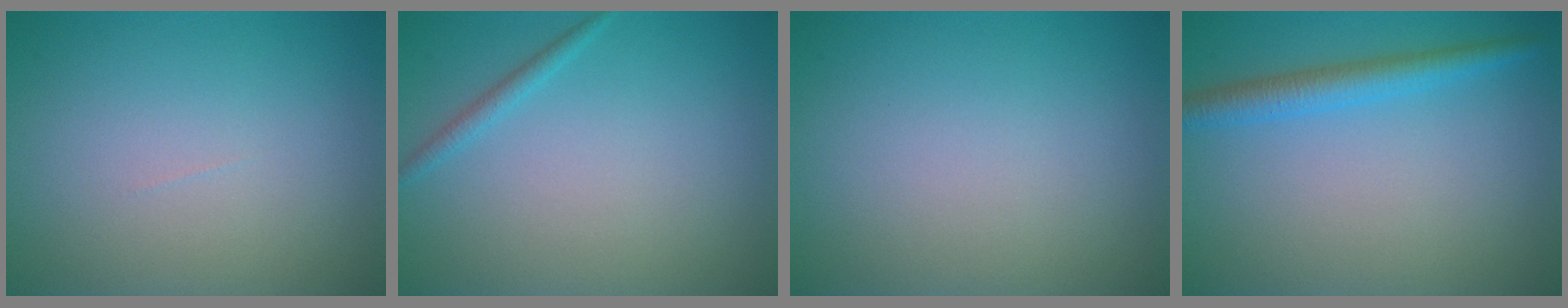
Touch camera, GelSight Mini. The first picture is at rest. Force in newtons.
{"total": 1.1, "press": 1.1, "slide": 0.1}
{"total": 0.0}
{"total": 3.0, "press": 3.0, "slide": 0.0}